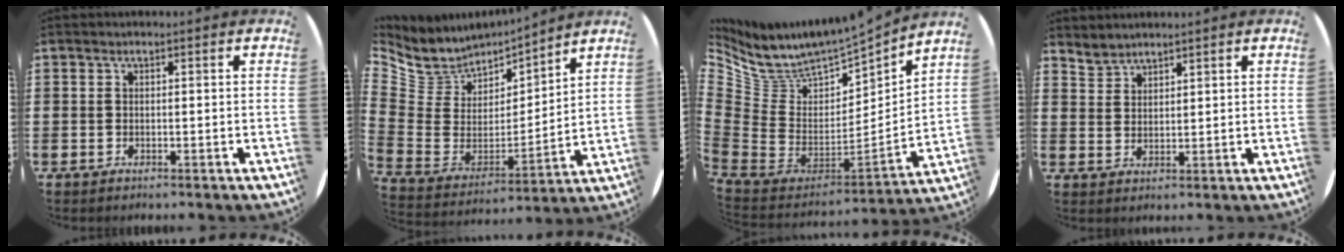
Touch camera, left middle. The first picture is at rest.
{"total": 7.1, "force": [6.3, 3.3, -0.2], "torque": [-0.046, -0.059, 0.113]}
{"total": 6.1, "force": [5.5, 2.6, 0.3], "torque": [-0.058, -0.073, 0.092]}
{"total": 2.7, "force": [2.7, 0.4, -0.4], "torque": [0.003, -0.006, 0.052]}